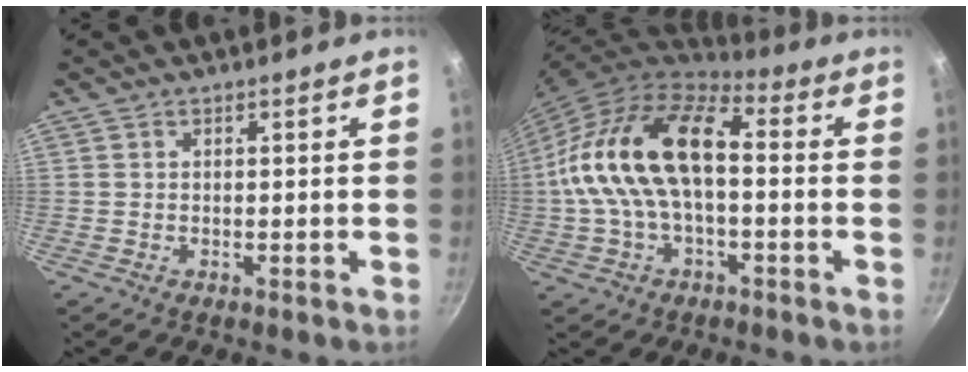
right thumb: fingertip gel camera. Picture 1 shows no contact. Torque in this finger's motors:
{"motor_torque": [0.72, 2.31, 1.49, -1.28, 0.46]}